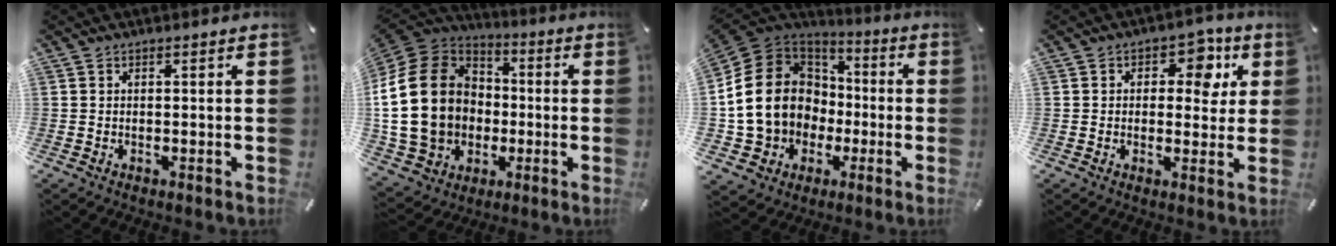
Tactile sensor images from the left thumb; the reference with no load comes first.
{"total": 24.8, "force": [-1.3, 20.2, 14.3], "torque": [-0.299, 0.014, -0.009]}
{"total": 19.3, "force": [-1.5, 16.7, 9.5], "torque": [-0.209, 0.014, -0.012]}
{"total": 8.7, "force": [3.1, 5.9, 5.6], "torque": [-0.058, -0.011, 0.045]}